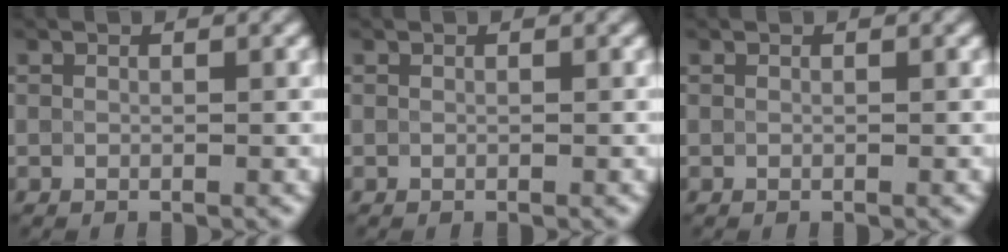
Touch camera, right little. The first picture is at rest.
{"total": 0.0}
{"total": 0.0}